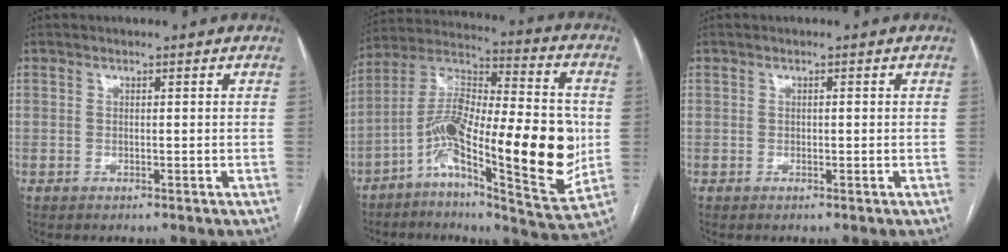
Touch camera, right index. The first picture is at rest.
{"total": 23.0, "force": [-4.3, 5.1, 22.0], "torque": [-0.362, 0.013, -0.071]}
{"total": 0.0}